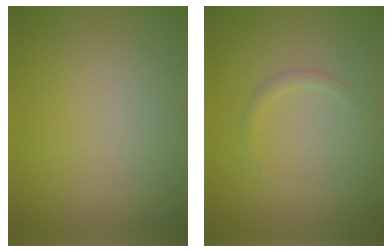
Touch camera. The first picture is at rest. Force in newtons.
{"total": 0.7, "press": 0.7, "slide": 0.0}